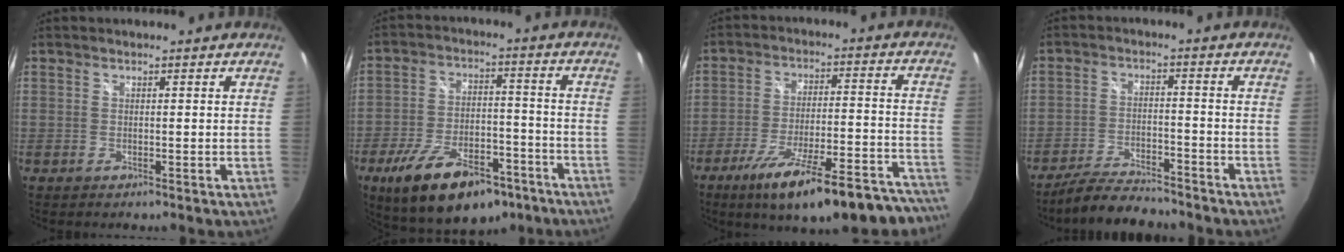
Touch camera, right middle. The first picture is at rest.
{"total": 18.7, "force": [-11.7, 8.5, 11.8], "torque": [-0.221, -0.011, -0.174]}
{"total": 24.4, "force": [-19.5, 5.3, 13.6], "torque": [-0.205, -0.029, -0.267]}
{"total": 9.7, "force": [-8.7, 2.1, 3.9], "torque": [-0.100, -0.006, -0.144]}